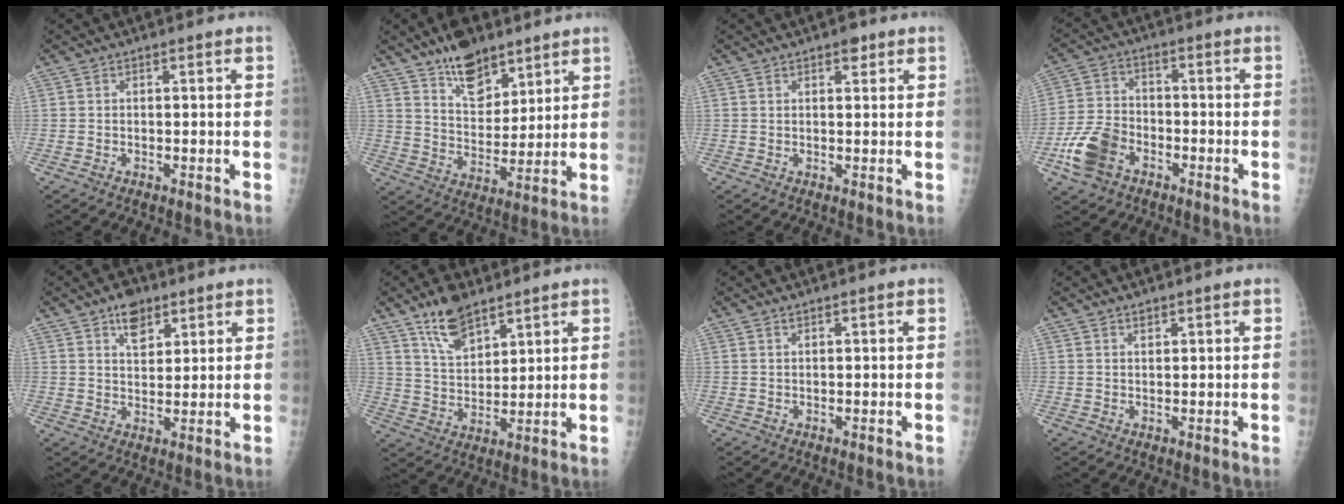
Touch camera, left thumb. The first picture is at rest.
{"total": 12.1, "force": [8.8, 5.8, 5.9], "torque": [-0.063, -0.060, 0.155]}
{"total": 2.2, "force": [1.4, 1.1, 1.2], "torque": [-0.005, -0.005, 0.018]}
{"total": 9.9, "force": [-4.6, 6.7, 5.6], "torque": [-0.109, 0.020, -0.089]}
{"total": 6.3, "force": [3.9, 3.7, 3.4], "torque": [-0.029, -0.021, 0.063]}
{"total": 9.6, "force": [6.8, 4.4, 5.2], "torque": [-0.075, -0.038, 0.132]}
{"total": 0.8, "force": [0.7, 0.3, 0.3], "torque": [-0.002, -0.004, 0.012]}
{"total": 1.5, "force": [1.1, 0.8, 0.6], "torque": [-0.001, -0.007, 0.018]}